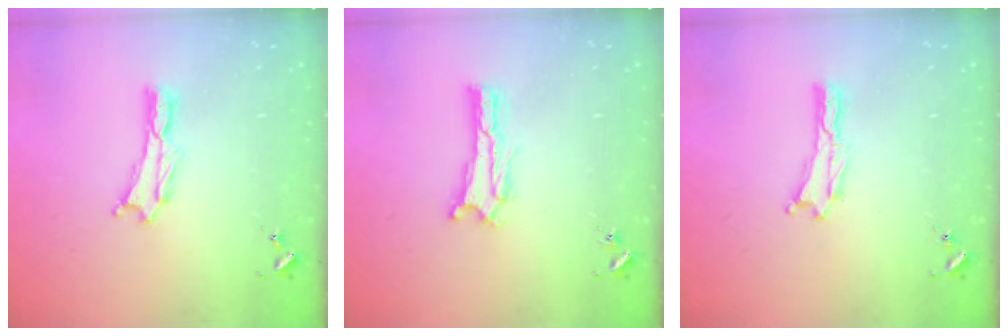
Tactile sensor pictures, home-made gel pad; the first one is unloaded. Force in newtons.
{"total": 0.6, "press": 0.5, "slide": 0.2}
{"total": 0.0}